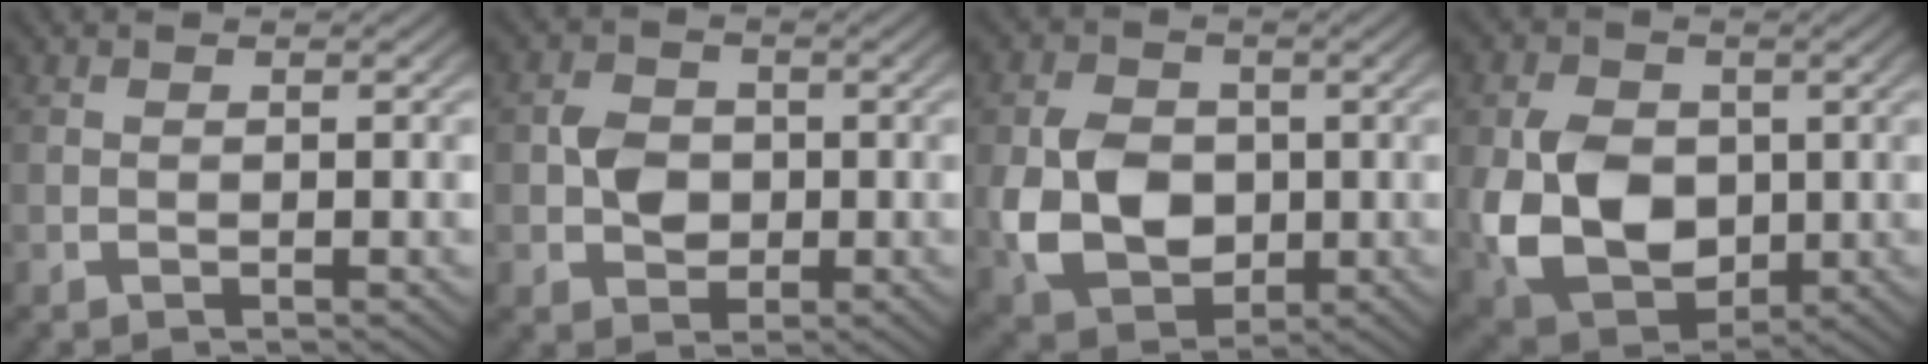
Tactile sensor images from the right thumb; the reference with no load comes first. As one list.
[{"total": 4.0, "force": [-0.1, 3.3, 2.3], "torque": [-0.042, -0.015, 0.006]}, {"total": 10.3, "force": [-0.7, 8.1, 6.3], "torque": [-0.147, -0.045, 0.008]}, {"total": 12.7, "force": [-1.0, 9.9, 8.0], "torque": [-0.194, -0.063, 0.010]}]